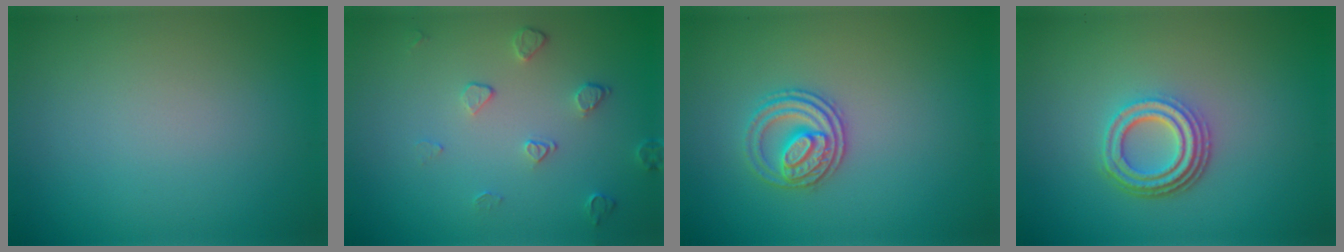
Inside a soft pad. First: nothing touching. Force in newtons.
{"total": 1.6, "press": 1.1, "slide": 1.2}
{"total": 2.8, "press": 2.6, "slide": 1.1}
{"total": 4.1, "press": 3.1, "slide": 2.7}